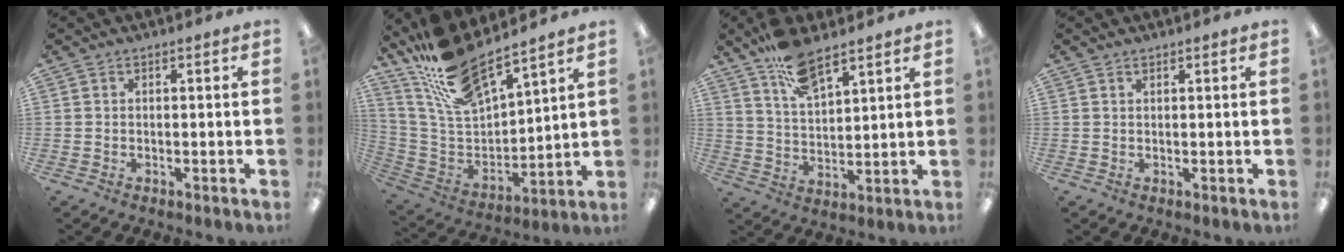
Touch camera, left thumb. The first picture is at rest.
{"total": 17.5, "force": [15.0, 4.5, 7.6], "torque": [-0.177, -0.093, 0.273]}
{"total": 10.9, "force": [8.2, 4.0, 5.9], "torque": [-0.112, -0.038, 0.150]}
{"total": 0.7, "force": [0.6, 0.3, 0.3], "torque": [-0.007, 0.000, 0.012]}